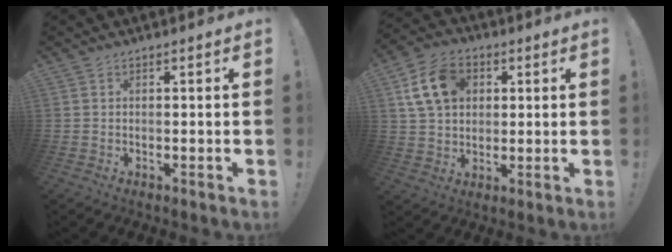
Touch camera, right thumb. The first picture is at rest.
{"total": 13.5, "force": [4.5, 10.0, 7.9], "torque": [-0.132, 0.001, 0.092]}